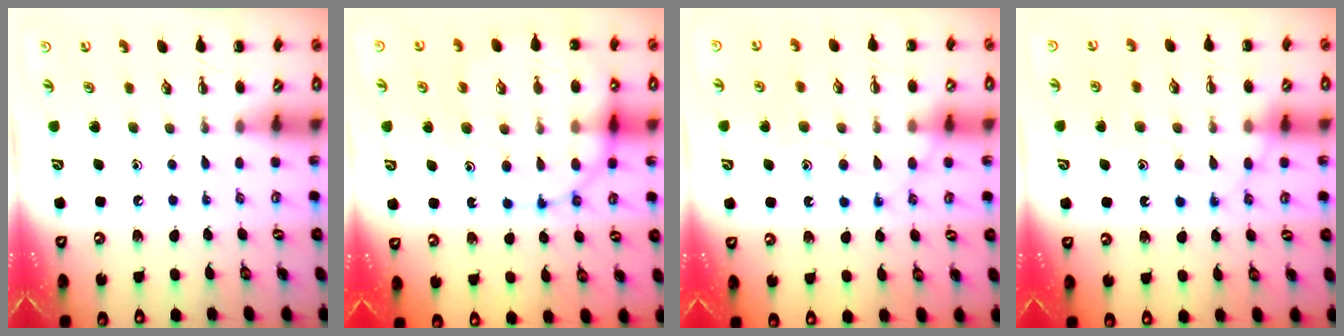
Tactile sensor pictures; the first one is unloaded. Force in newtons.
{"total": 19.1, "press": 19.0, "slide": 2.4}
{"total": 11.5, "press": 11.5, "slide": 0.6}
{"total": 12.0, "press": 12.0, "slide": 0.9}